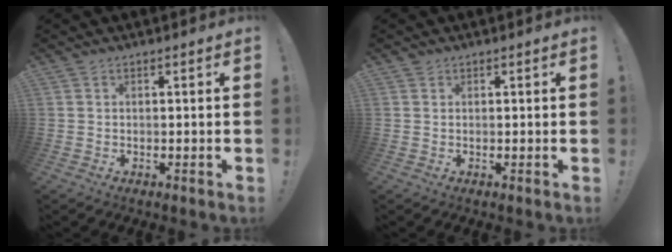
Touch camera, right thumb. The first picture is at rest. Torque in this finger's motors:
{"motor_torque": [-0.17, 0.25, 0.12, -0.02, -0.06]}